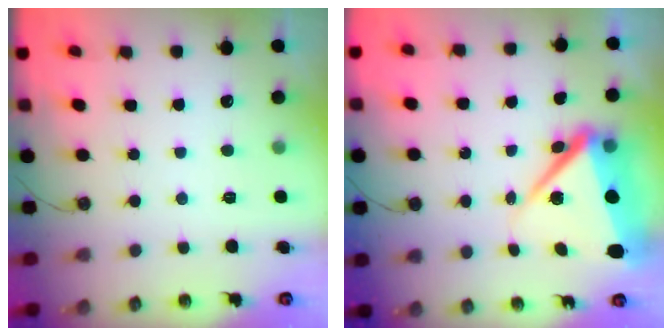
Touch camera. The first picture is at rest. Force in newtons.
{"total": 11.7, "press": 10.3, "slide": 5.5}